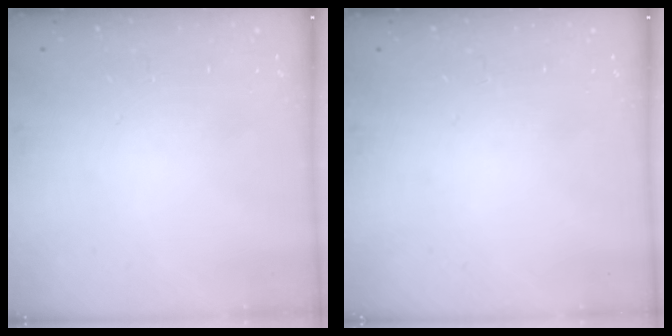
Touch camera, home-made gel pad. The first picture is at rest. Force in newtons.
{"total": 0.0}